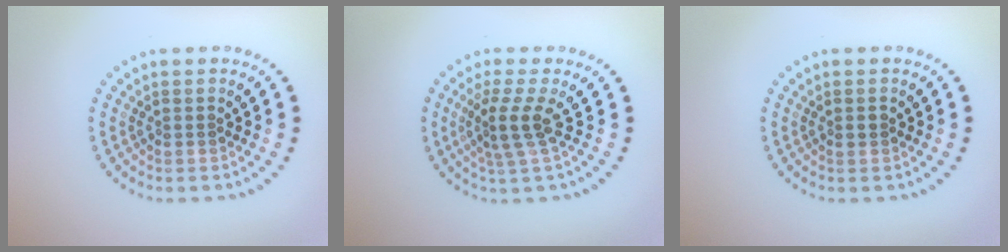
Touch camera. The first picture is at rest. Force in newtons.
{"total": 2.8, "press": 2.0, "slide": 2.0}
{"total": 0.8, "press": 0.8, "slide": 0.1}